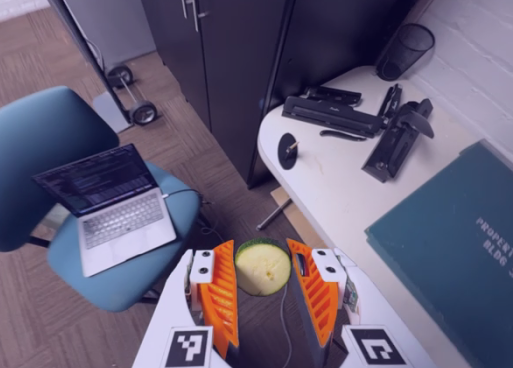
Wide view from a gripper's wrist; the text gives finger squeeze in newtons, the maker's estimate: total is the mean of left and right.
{"total": 10.2, "left": 10.6, "right": 9.8}